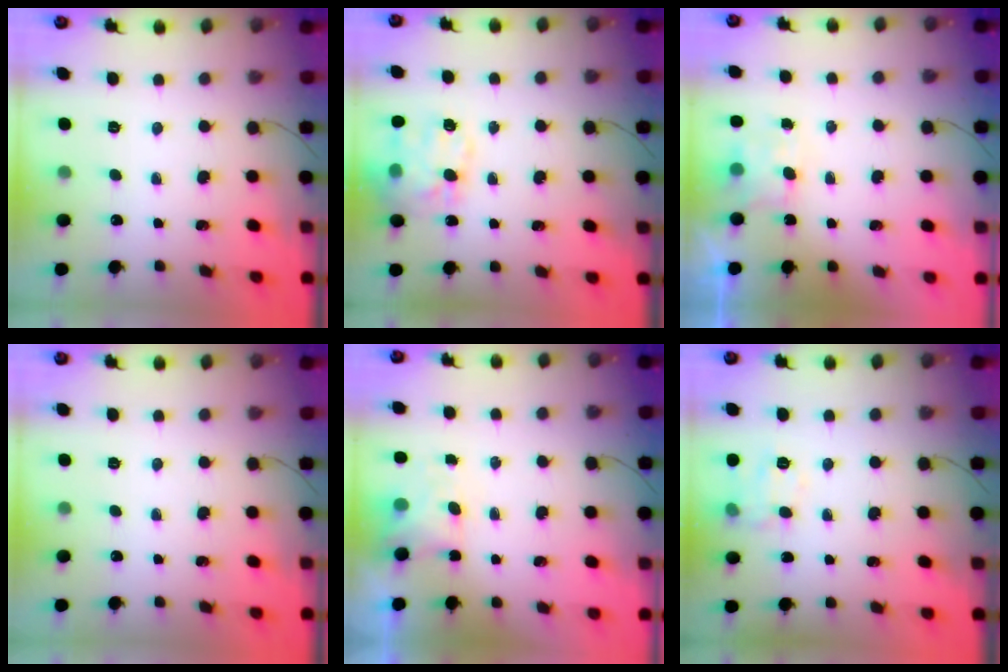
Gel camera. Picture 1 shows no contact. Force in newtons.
{"total": 17.6, "press": 17.3, "slide": 2.9}
{"total": 4.3, "press": 4.3, "slide": 0.7}
{"total": 0.0}
{"total": 3.8, "press": 3.7, "slide": 1.1}
{"total": 8.7, "press": 8.7, "slide": 0.6}